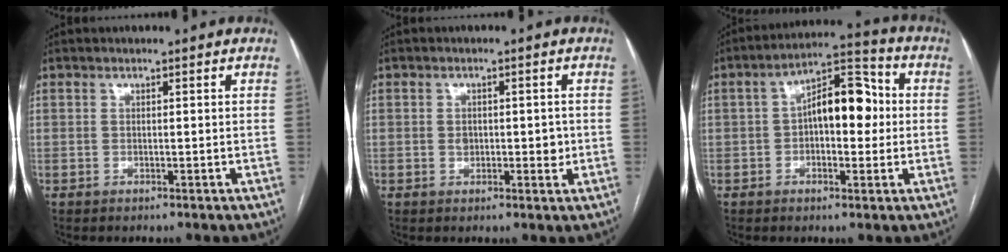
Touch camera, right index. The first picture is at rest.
{"total": 3.0, "force": [-0.1, 2.1, 2.2], "torque": [-0.032, 0.005, 0.004]}
{"total": 10.5, "force": [0.5, 4.8, 9.4], "torque": [-0.151, 0.038, 0.004]}